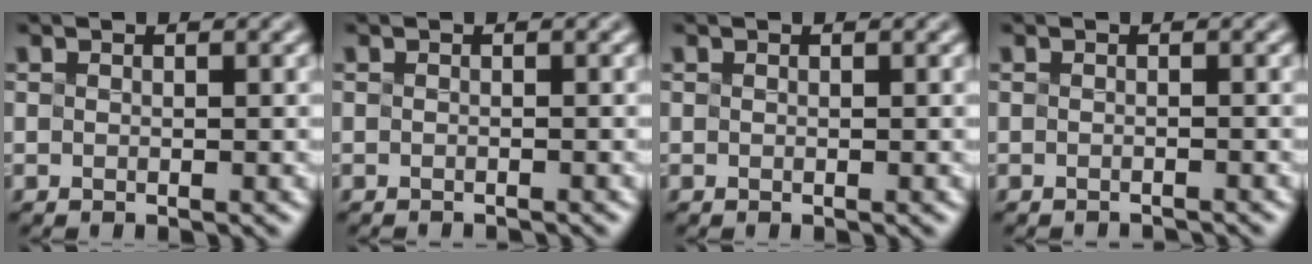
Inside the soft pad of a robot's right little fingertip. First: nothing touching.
{"total": 1.3, "force": [-1.2, 0.0, 0.3], "torque": [0.007, -0.012, -0.017]}
{"total": 0.0}
{"total": 1.7, "force": [-1.6, -0.2, 0.2], "torque": [0.006, -0.011, -0.021]}